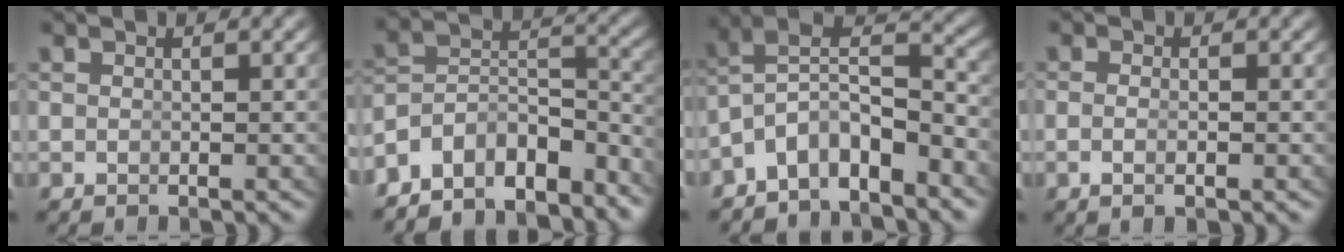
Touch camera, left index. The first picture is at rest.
{"total": 11.5, "force": [-7.1, 7.6, 4.9], "torque": [-0.100, -0.054, -0.105]}
{"total": 8.4, "force": [-3.4, 6.6, 4.0], "torque": [-0.102, -0.042, -0.054]}
{"total": 1.5, "force": [-1.0, -0.1, 1.1], "torque": [-0.031, -0.014, -0.009]}